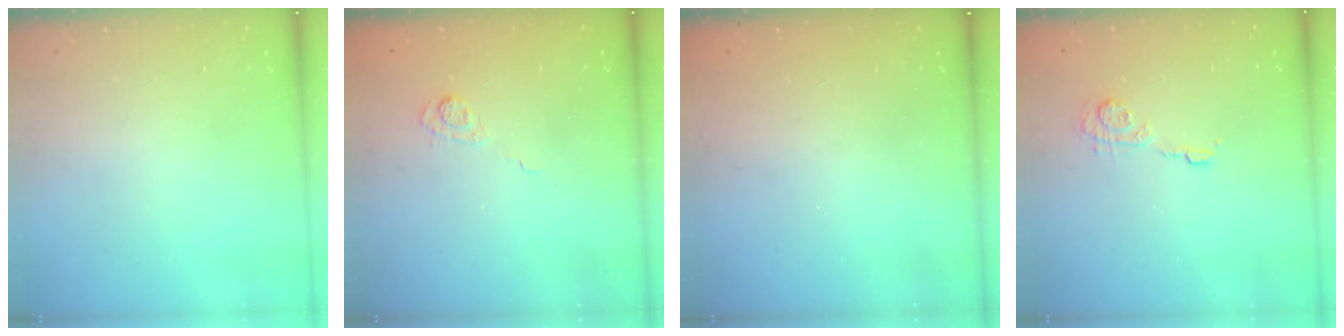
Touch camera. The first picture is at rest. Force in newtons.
{"total": 3.7, "press": 3.4, "slide": 1.5}
{"total": 2.6, "press": 2.4, "slide": 0.8}
{"total": 5.7, "press": 5.7, "slide": 0.8}